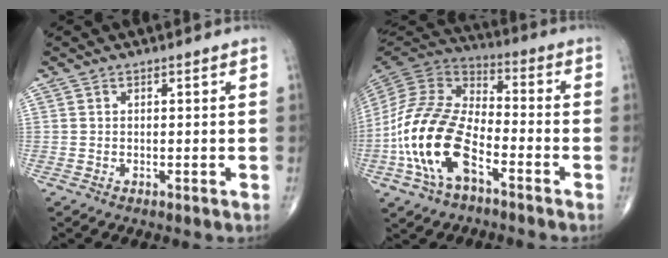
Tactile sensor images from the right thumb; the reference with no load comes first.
{"total": 18.6, "force": [-7.0, 9.7, 14.2], "torque": [-0.281, 0.047, -0.139]}